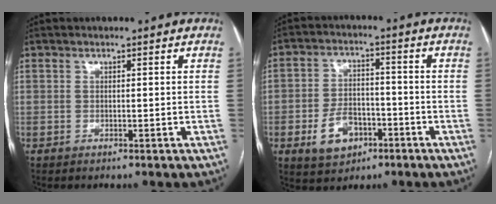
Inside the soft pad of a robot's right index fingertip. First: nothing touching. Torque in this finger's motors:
{"motor_torque": [0.42, -0.40, -0.05, -0.05]}